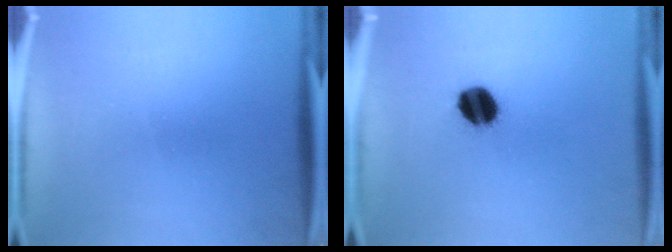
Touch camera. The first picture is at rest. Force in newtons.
{"total": 9.4}